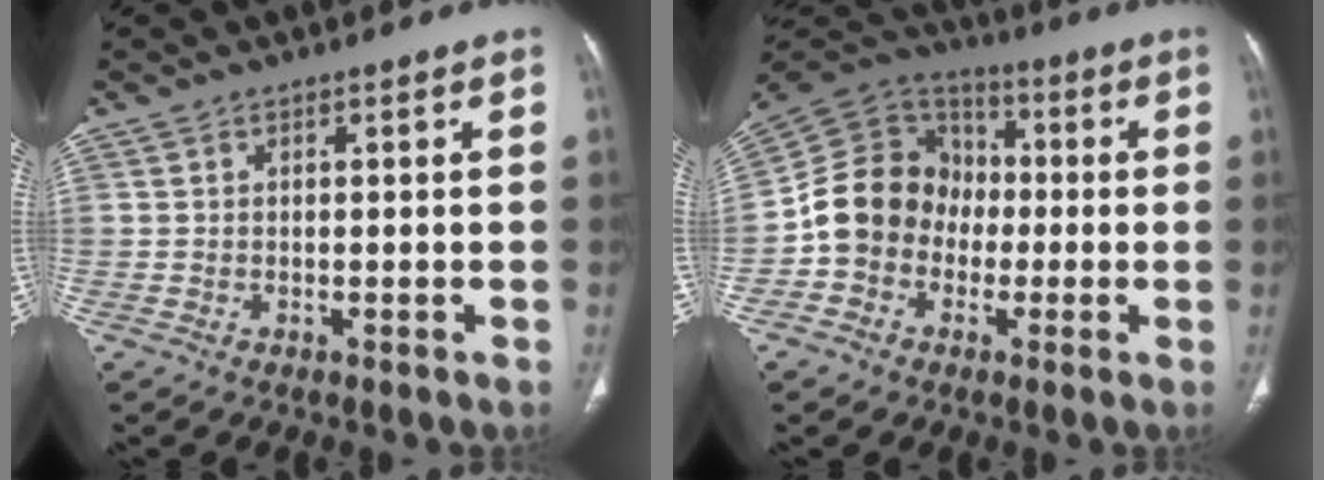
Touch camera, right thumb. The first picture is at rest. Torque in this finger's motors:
{"motor_torque": [1.74, 2.06, 1.21, -1.16, 0.07]}